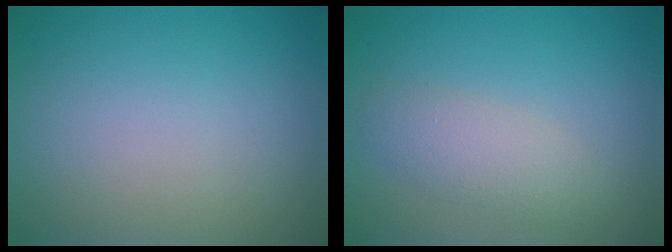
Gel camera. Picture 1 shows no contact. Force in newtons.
{"total": 2.8, "press": 2.8, "slide": 0.1}